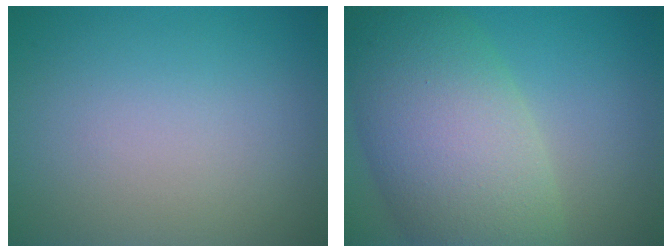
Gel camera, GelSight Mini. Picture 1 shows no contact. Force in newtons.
{"total": 10.8, "press": 10.8, "slide": 0.7}